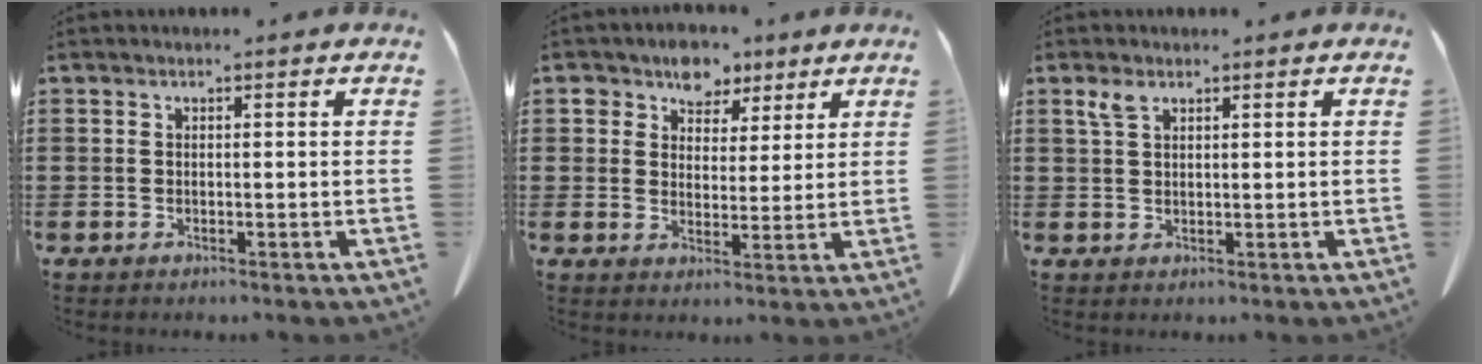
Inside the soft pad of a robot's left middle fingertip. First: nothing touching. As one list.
[{"total": 6.2, "force": [4.4, 4.3, 1.3], "torque": [-0.039, -0.005, 0.077]}, {"total": 2.3, "force": [1.5, 0.9, 1.5], "torque": [-0.036, 0.001, 0.028]}]